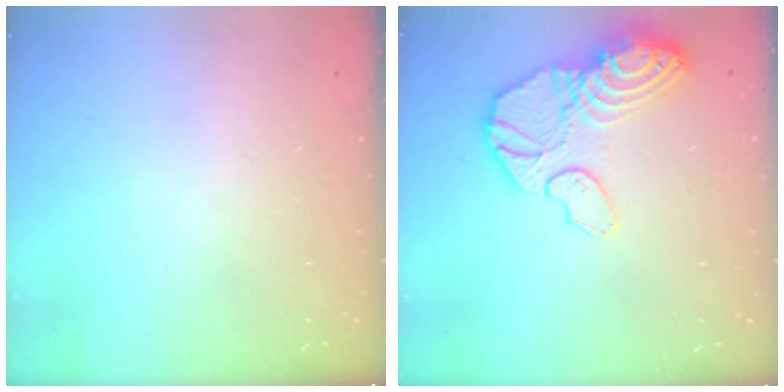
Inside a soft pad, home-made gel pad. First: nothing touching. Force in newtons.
{"total": 17.8, "press": 17.7, "slide": 1.6}